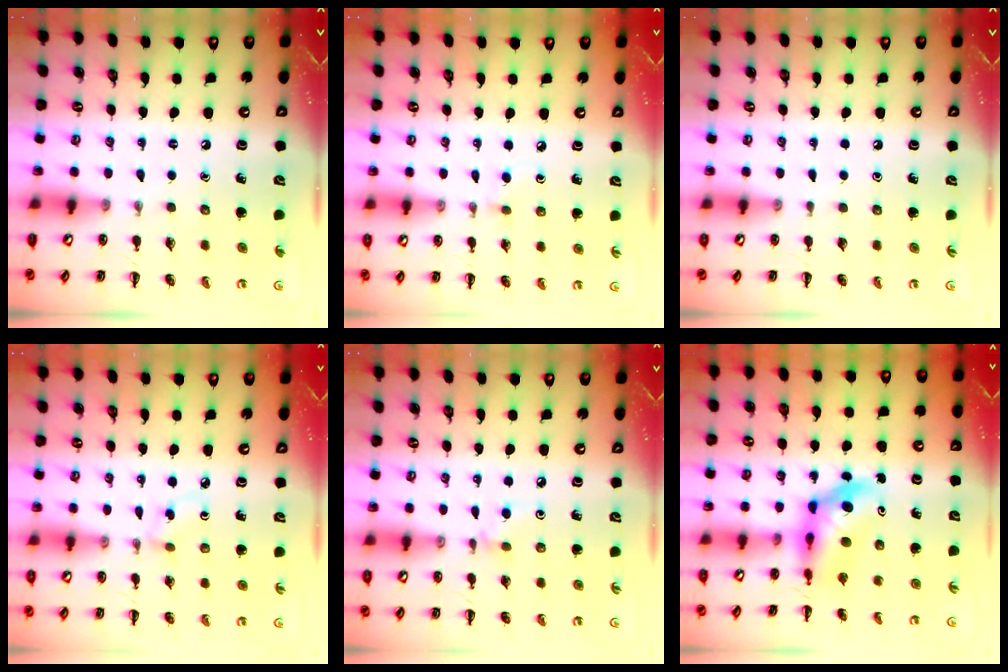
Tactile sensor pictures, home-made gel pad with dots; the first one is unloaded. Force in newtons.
{"total": 2.4, "press": 2.1, "slide": 1.0}
{"total": 0.0}
{"total": 2.3, "press": 2.0, "slide": 1.1}
{"total": 3.2, "press": 3.1, "slide": 1.0}
{"total": 5.6, "press": 5.3, "slide": 1.6}